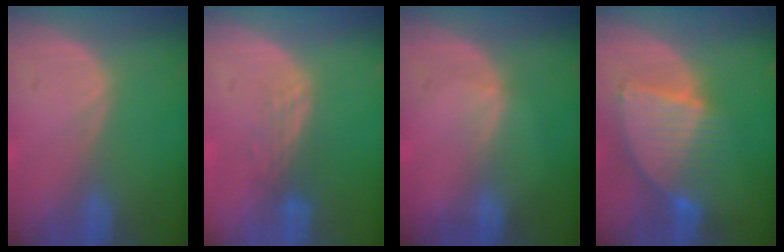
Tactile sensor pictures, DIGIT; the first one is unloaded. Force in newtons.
{"total": 3.0, "press": 2.5, "slide": 1.7}
{"total": 1.3, "press": 0.9, "slide": 0.9}
{"total": 7.6, "press": 6.9, "slide": 3.3}